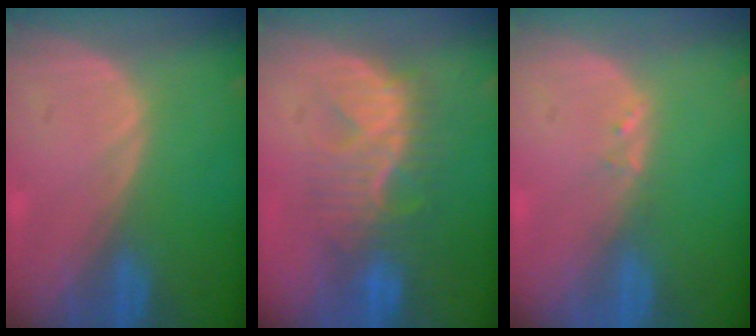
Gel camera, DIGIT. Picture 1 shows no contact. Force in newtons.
{"total": 8.0, "press": 7.9, "slide": 1.3}
{"total": 1.0, "press": 1.0, "slide": 0.2}